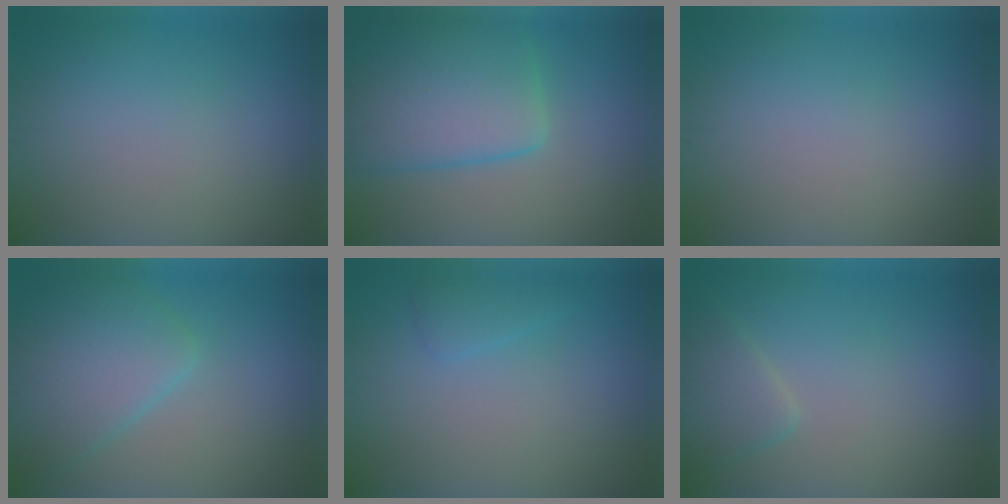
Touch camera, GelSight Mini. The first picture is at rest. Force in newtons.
{"total": 7.9, "press": 7.9, "slide": 0.3}
{"total": 0.0}
{"total": 5.2, "press": 5.2, "slide": 0.2}
{"total": 1.4, "press": 1.4, "slide": 0.1}
{"total": 2.5, "press": 2.5, "slide": 0.2}